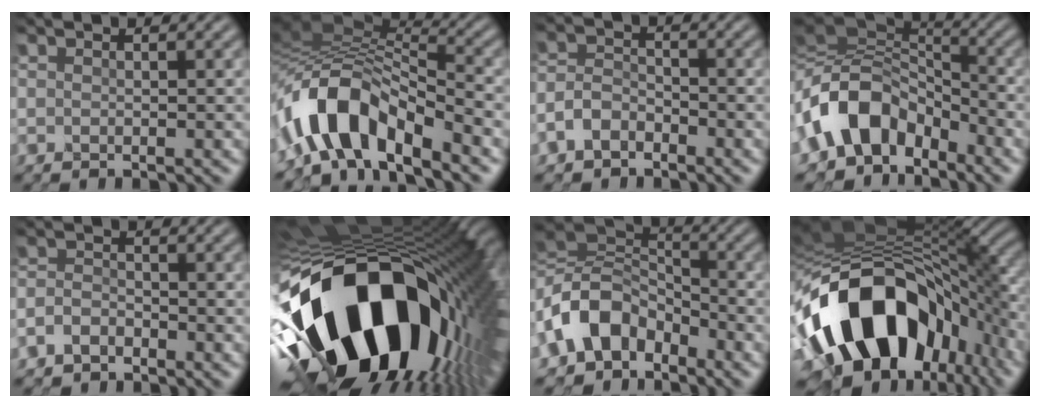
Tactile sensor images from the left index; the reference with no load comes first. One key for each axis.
{"total": 9.2, "fx": -4.6, "fy": 4.2, "fz": 6.7, "tx": -0.118, "ty": 0.018, "tz": -0.091}
{"total": 3.0, "fx": -2.2, "fy": 1.7, "fz": 1.2, "tx": -0.033, "ty": 0.009, "tz": -0.048}
{"total": 9.8, "fx": -3.6, "fy": 6.6, "fz": 6.3, "tx": -0.113, "ty": 0.023, "tz": -0.080}
{"total": 2.0, "fx": -1.6, "fy": 1.0, "fz": 0.8, "tx": -0.020, "ty": 0.009, "tz": -0.037}
{"total": 20.7, "fx": -5.7, "fy": 11.6, "fz": 16.1, "tx": -0.297, "ty": -0.042, "tz": -0.094}
{"total": 9.2, "fx": -3.9, "fy": 6.5, "fz": 5.2, "tx": -0.105, "ty": 0.012, "tz": -0.090}
{"total": 16.3, "fx": -5.6, "fy": 10.0, "fz": 11.5, "tx": -0.202, "ty": -0.001, "tz": -0.089}